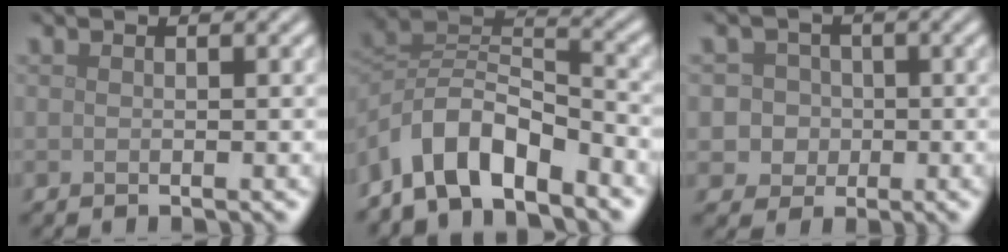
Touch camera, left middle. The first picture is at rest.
{"total": 7.1, "force": [-5.0, 3.0, 4.2], "torque": [-0.067, 0.005, -0.103]}
{"total": 4.5, "force": [0.1, 4.3, 1.3], "torque": [0.003, 0.029, -0.014]}